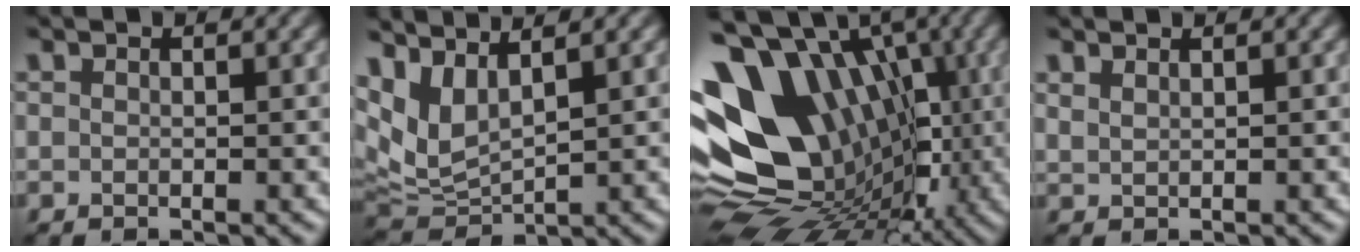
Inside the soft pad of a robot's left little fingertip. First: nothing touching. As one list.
[{"total": 5.9, "force": [3.2, 2.6, 4.3], "torque": [-0.108, -0.002, 0.070]}, {"total": 15.4, "force": [1.0, 11.8, 9.9], "torque": [-0.190, 0.007, 0.014]}, {"total": 1.0, "force": [0.9, 0.1, 0.4], "torque": [-0.010, -0.001, 0.017]}]